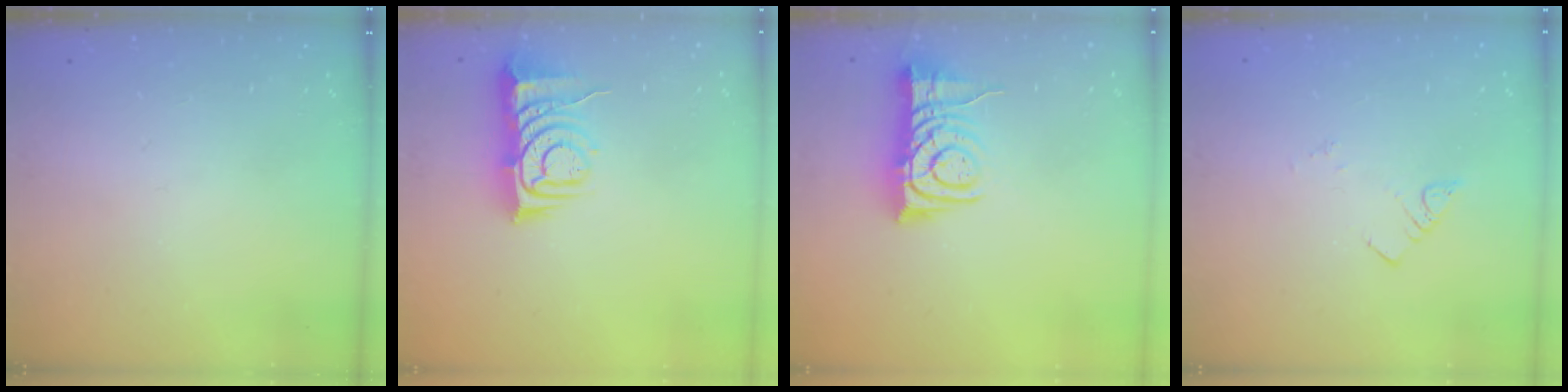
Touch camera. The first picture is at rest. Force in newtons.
{"total": 8.9, "press": 8.8, "slide": 1.2}
{"total": 9.1, "press": 9.1, "slide": 1.2}
{"total": 1.9, "press": 1.9, "slide": 0.1}